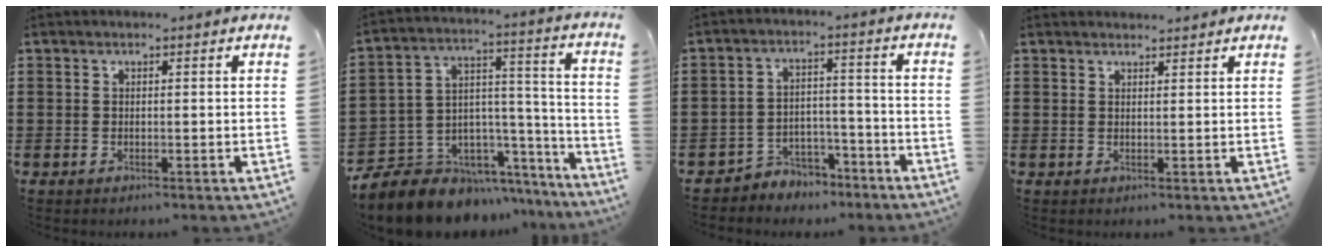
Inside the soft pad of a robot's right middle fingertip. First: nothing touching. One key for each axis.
{"total": 8.6, "fx": -7.1, "fy": 4.7, "fz": 0.7, "tx": -0.027, "ty": 0.009, "tz": -0.130}
{"total": 4.6, "fx": -4.2, "fy": 1.7, "fz": 0.2, "tx": -0.009, "ty": 0.012, "tz": -0.090}
{"total": 1.4, "fx": 1.4, "fy": 0.2, "fz": 0.1, "tx": 0.003, "ty": -0.002, "tz": 0.025}